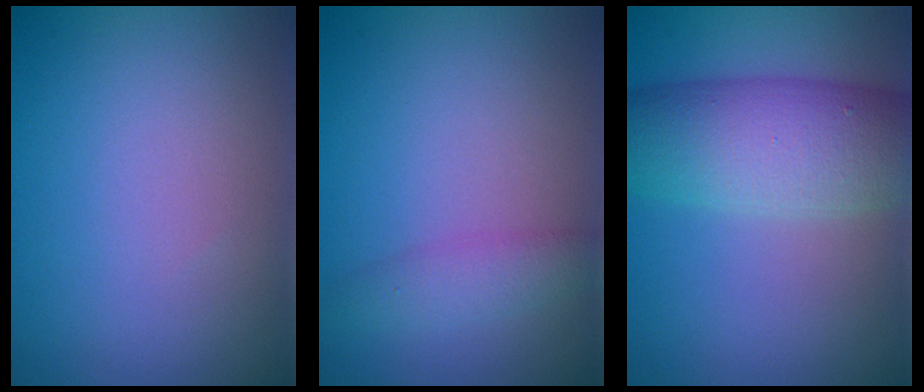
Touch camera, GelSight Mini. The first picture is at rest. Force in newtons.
{"total": 2.5, "press": 2.5, "slide": 0.0}
{"total": 8.4, "press": 8.4, "slide": 0.2}